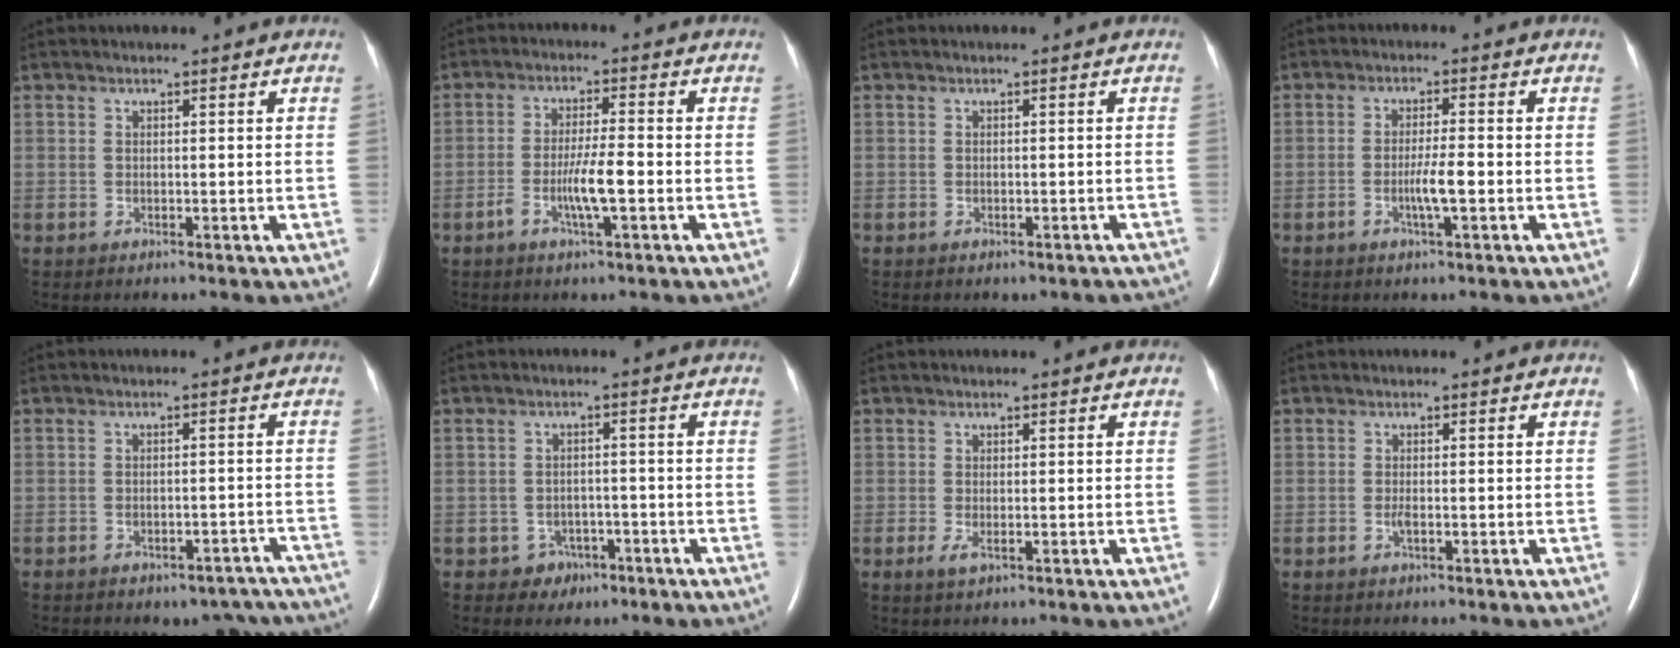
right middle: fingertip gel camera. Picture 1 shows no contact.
{"total": 5.5, "force": [-1.9, 0.2, 5.1], "torque": [-0.101, -0.005, -0.035]}
{"total": 3.9, "force": [-3.3, 1.6, 1.3], "torque": [-0.008, 0.002, -0.034]}
{"total": 3.7, "force": [-1.2, 0.1, 3.5], "torque": [-0.068, -0.003, -0.023]}
{"total": 11.9, "force": [-10.5, 4.9, 2.7], "torque": [-0.031, 0.020, -0.106]}
{"total": 3.3, "force": [-1.7, 2.9, 0.0], "torque": [0.004, 0.015, -0.016]}
{"total": 1.5, "force": [-0.4, 0.4, 1.3], "torque": [-0.030, -0.005, -0.005]}
{"total": 0.8, "force": [-0.3, 0.0, 0.7], "torque": [-0.020, -0.001, -0.006]}